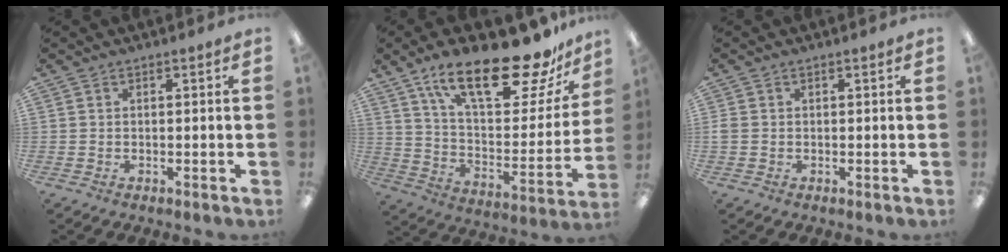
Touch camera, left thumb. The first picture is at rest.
{"total": 24.9, "force": [17.3, 8.0, 16.0], "torque": [-0.249, -0.107, 0.286]}
{"total": 1.2, "force": [-0.1, 1.0, 0.6], "torque": [-0.012, 0.005, -0.003]}